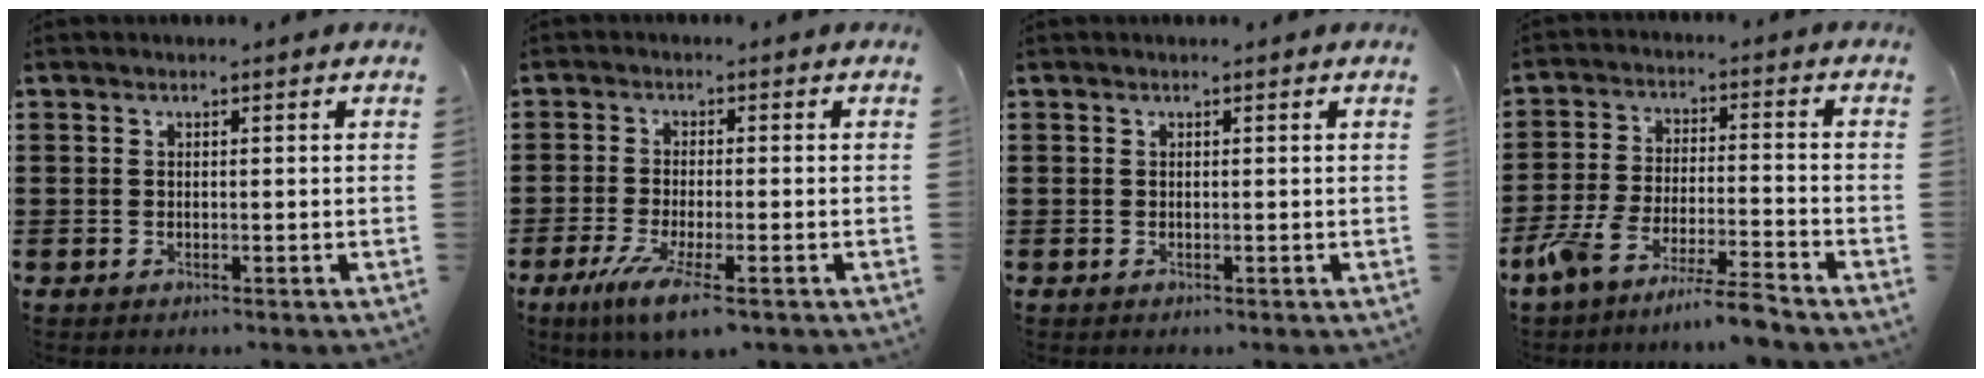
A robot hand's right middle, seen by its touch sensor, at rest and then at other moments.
{"total": 5.7, "force": [-3.2, 0.8, 4.7], "torque": [-0.103, -0.019, -0.057]}
{"total": 0.0}
{"total": 7.4, "force": [-6.8, -0.5, 2.8], "torque": [-0.065, -0.013, -0.135]}